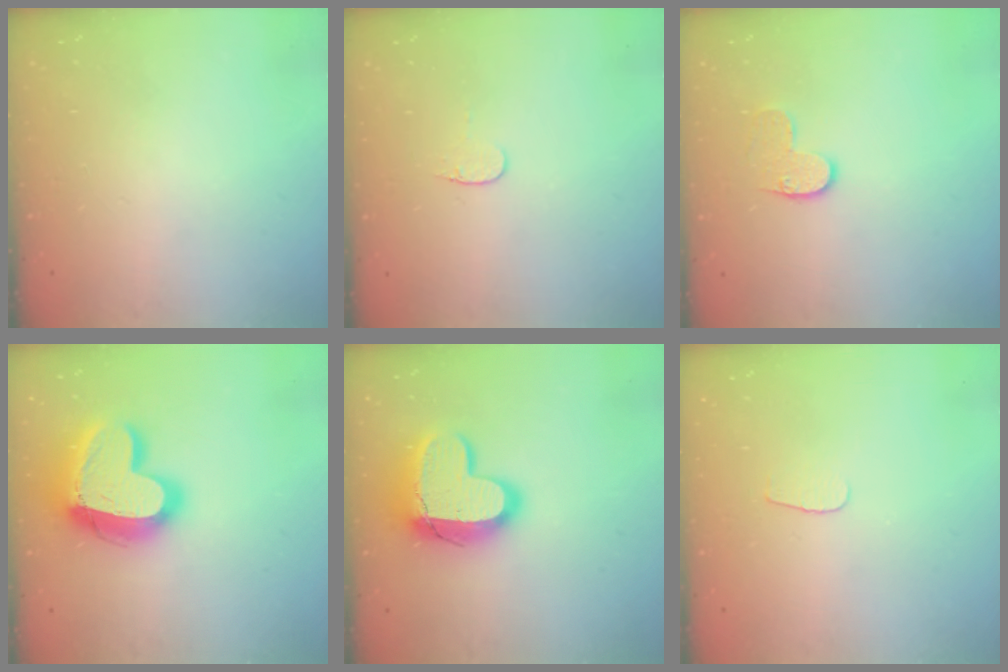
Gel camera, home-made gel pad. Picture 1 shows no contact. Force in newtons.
{"total": 3.4, "press": 3.3, "slide": 0.4}
{"total": 6.7, "press": 6.7, "slide": 0.1}
{"total": 21.0, "press": 20.9, "slide": 1.9}
{"total": 15.8, "press": 15.7, "slide": 1.0}
{"total": 3.5, "press": 3.5, "slide": 0.4}